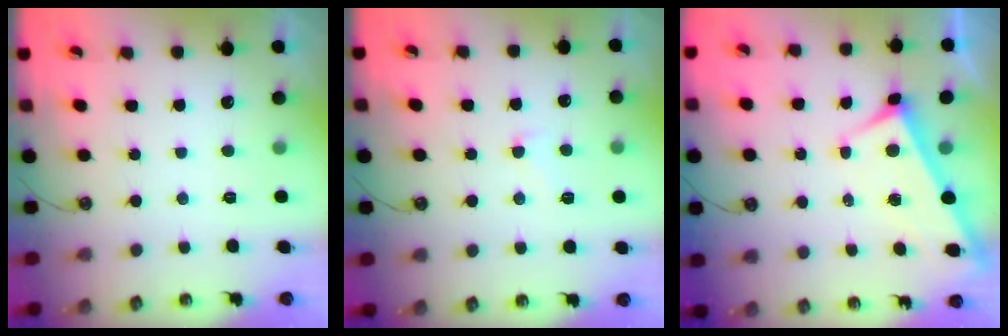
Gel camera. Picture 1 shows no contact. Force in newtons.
{"total": 3.6, "press": 3.4, "slide": 1.0}
{"total": 3.5, "press": 3.4, "slide": 0.3}